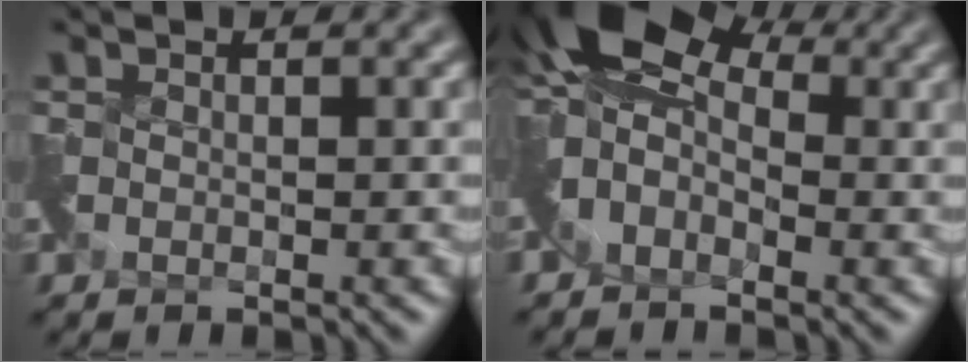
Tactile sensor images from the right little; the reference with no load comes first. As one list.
[{"total": 8.8, "force": [1.8, 5.5, 6.6], "torque": [-0.121, 0.022, 0.009]}]